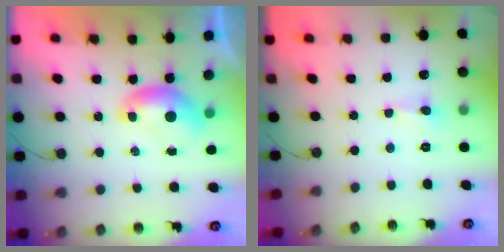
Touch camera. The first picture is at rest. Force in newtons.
{"total": 1.9, "press": 1.8, "slide": 0.6}